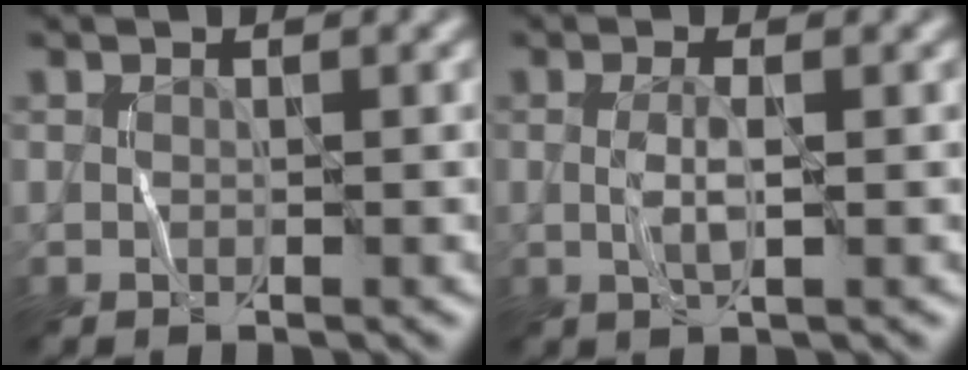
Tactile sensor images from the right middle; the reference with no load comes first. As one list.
[{"total": 1.6, "force": [0.1, 0.3, 1.6], "torque": [-0.037, 0.004, 0.000]}]